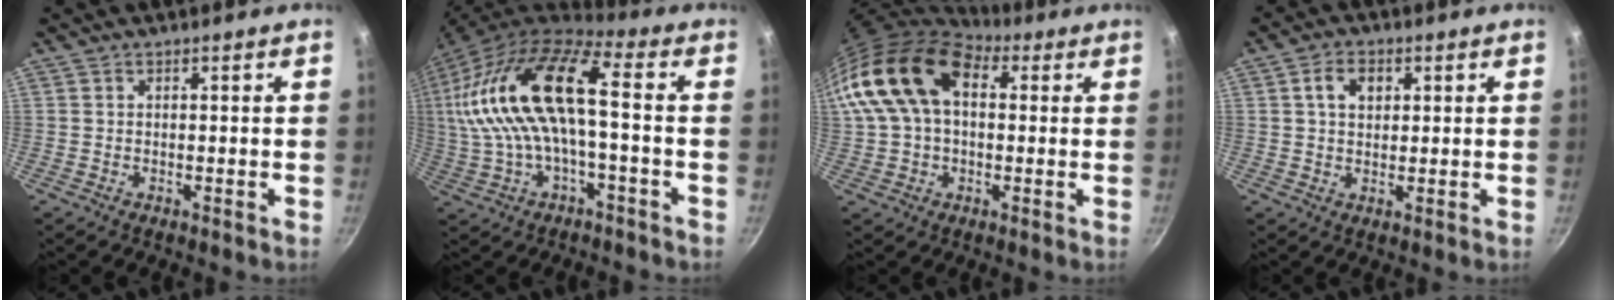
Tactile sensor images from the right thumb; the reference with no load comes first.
{"total": 19.6, "force": [1.0, 7.8, 17.9], "torque": [-0.351, 0.031, 0.013]}
{"total": 17.2, "force": [3.7, 11.2, 12.6], "torque": [-0.223, 0.028, 0.054]}
{"total": 4.6, "force": [1.4, 3.3, 3.0], "torque": [-0.035, 0.002, 0.023]}